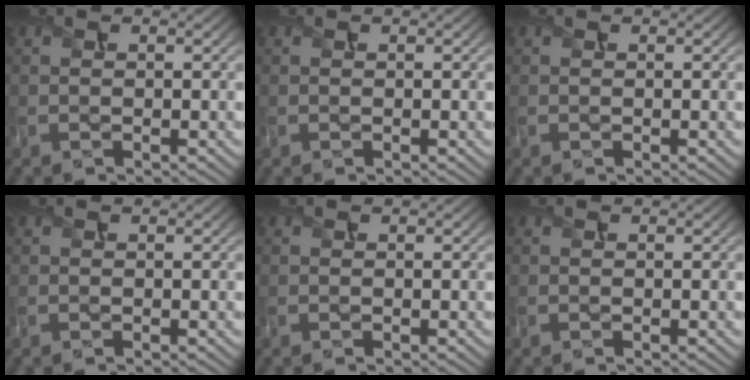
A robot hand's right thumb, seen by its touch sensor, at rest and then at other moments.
{"total": 0.0}
{"total": 0.0}
{"total": 0.0}
{"total": 0.0}
{"total": 0.0}